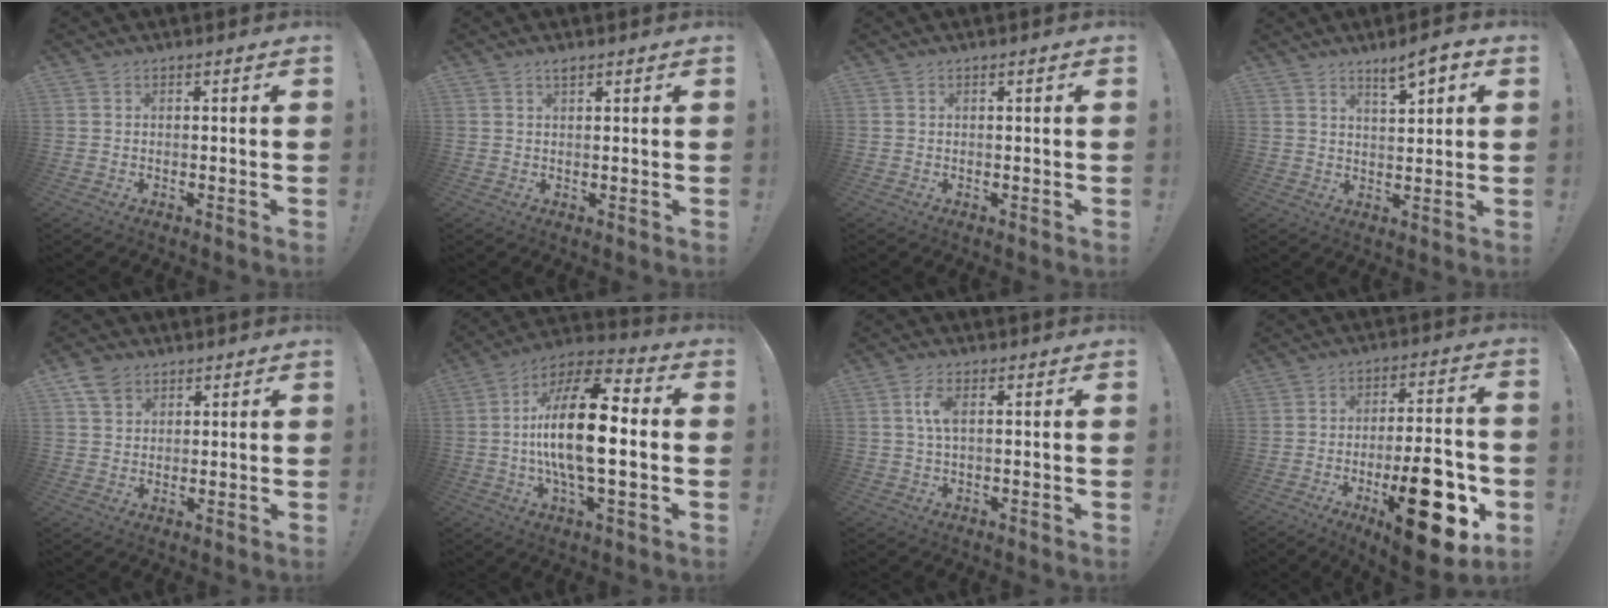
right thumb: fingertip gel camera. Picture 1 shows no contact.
{"total": 1.4, "force": [1.1, 0.0, 0.8], "torque": [-0.008, -0.005, 0.018]}
{"total": 0.6, "force": [0.2, -0.2, 0.5], "torque": [-0.003, -0.004, 0.000]}
{"total": 6.3, "force": [4.1, 1.5, 4.5], "torque": [-0.055, -0.029, 0.065]}
{"total": 5.5, "force": [3.6, 3.7, 1.8], "torque": [-0.031, -0.010, 0.069]}
{"total": 21.1, "force": [-0.8, 7.7, 19.7], "torque": [-0.370, -0.001, -0.022]}
{"total": 4.7, "force": [0.9, 1.8, 4.3], "torque": [-0.082, 0.000, 0.012]}
{"total": 22.4, "force": [-7.9, 8.1, 19.3], "torque": [-0.285, 0.043, -0.108]}